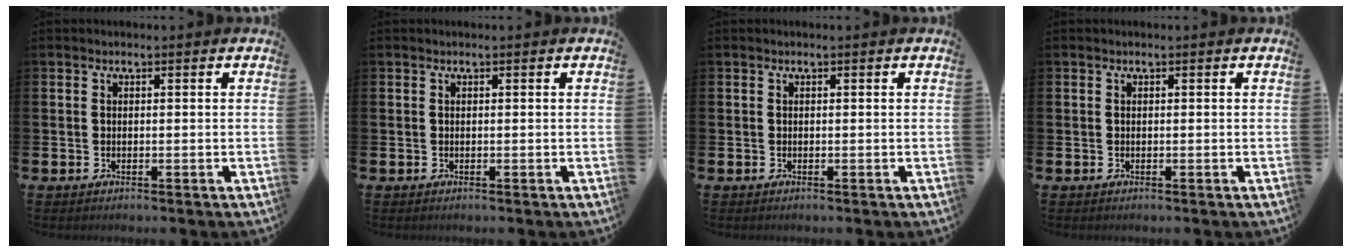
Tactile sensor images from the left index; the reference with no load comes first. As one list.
[{"total": 0.0}, {"total": 0.0}, {"total": 0.0}]